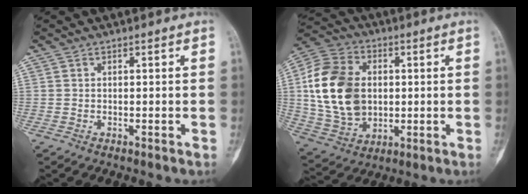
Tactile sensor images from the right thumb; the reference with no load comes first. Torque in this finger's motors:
{"motor_torque": [-0.75, 1.82, 1.88, 0.11, 0.17]}